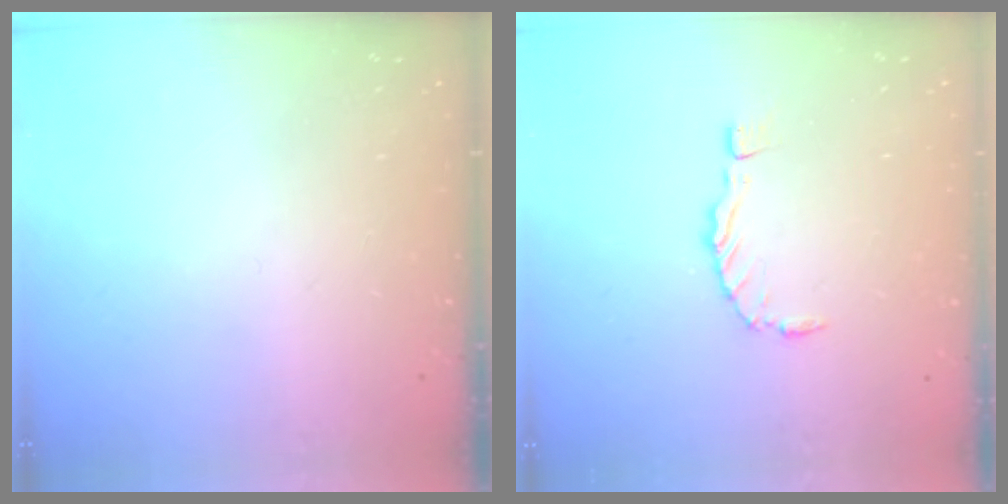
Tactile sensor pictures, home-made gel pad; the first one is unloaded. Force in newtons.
{"total": 0.0}